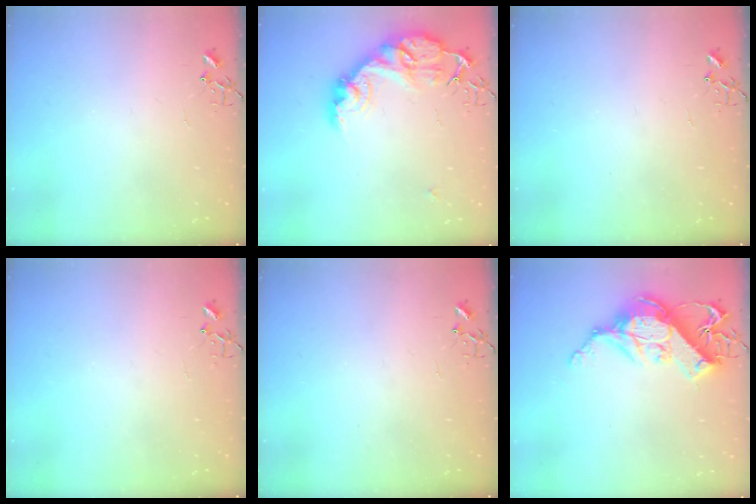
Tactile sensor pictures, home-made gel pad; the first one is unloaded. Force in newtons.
{"total": 16.8, "press": 16.8, "slide": 1.3}
{"total": 0.0}
{"total": 0.0}
{"total": 0.0}
{"total": 15.6, "press": 15.4, "slide": 2.0}